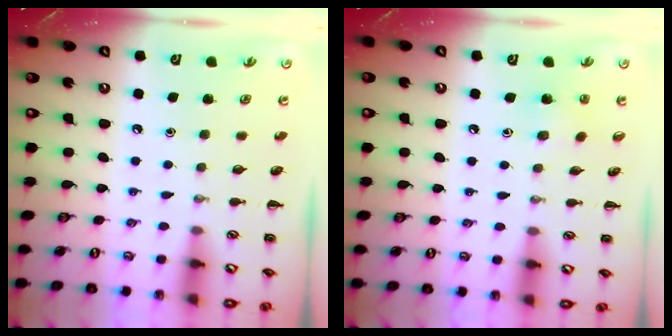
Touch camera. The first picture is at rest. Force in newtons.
{"total": 6.3, "press": 6.1, "slide": 1.7}